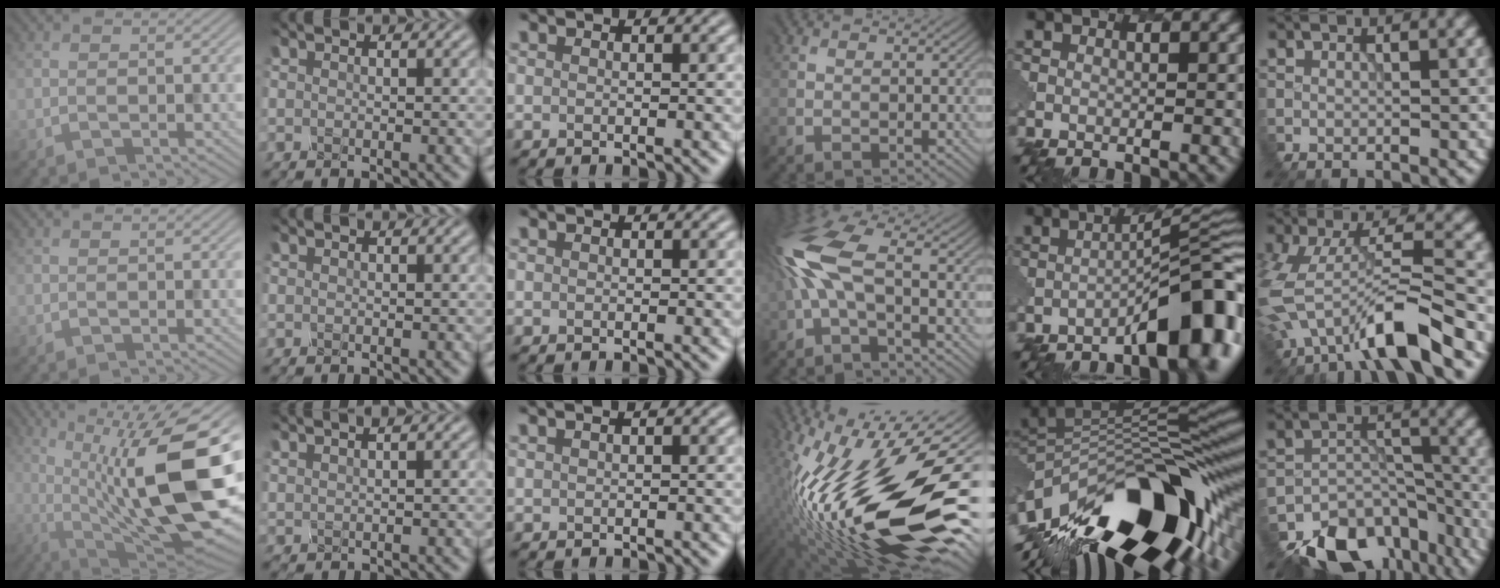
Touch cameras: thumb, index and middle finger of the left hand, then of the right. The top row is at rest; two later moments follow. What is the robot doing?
{"motion": "disassemble", "object": "battery cover"}